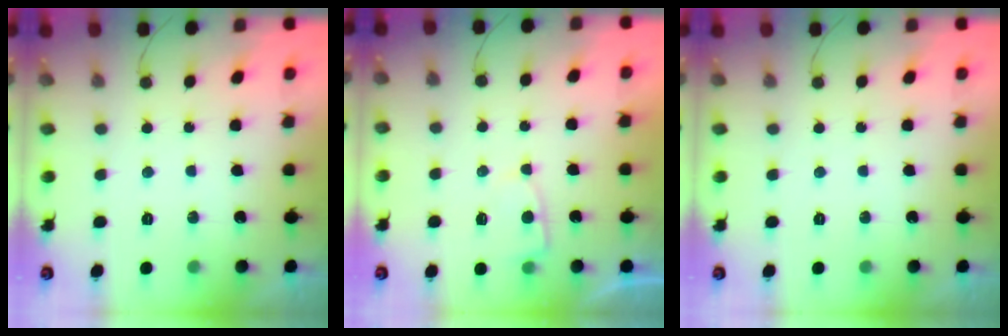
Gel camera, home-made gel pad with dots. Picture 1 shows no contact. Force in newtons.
{"total": 3.5, "press": 3.5, "slide": 0.5}
{"total": 0.0}